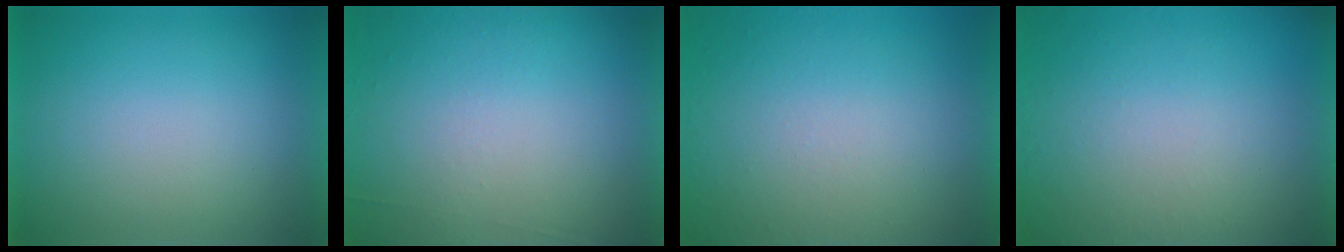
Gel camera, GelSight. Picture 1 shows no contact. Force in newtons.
{"total": 5.9}
{"total": 8.4}
{"total": 5.0}